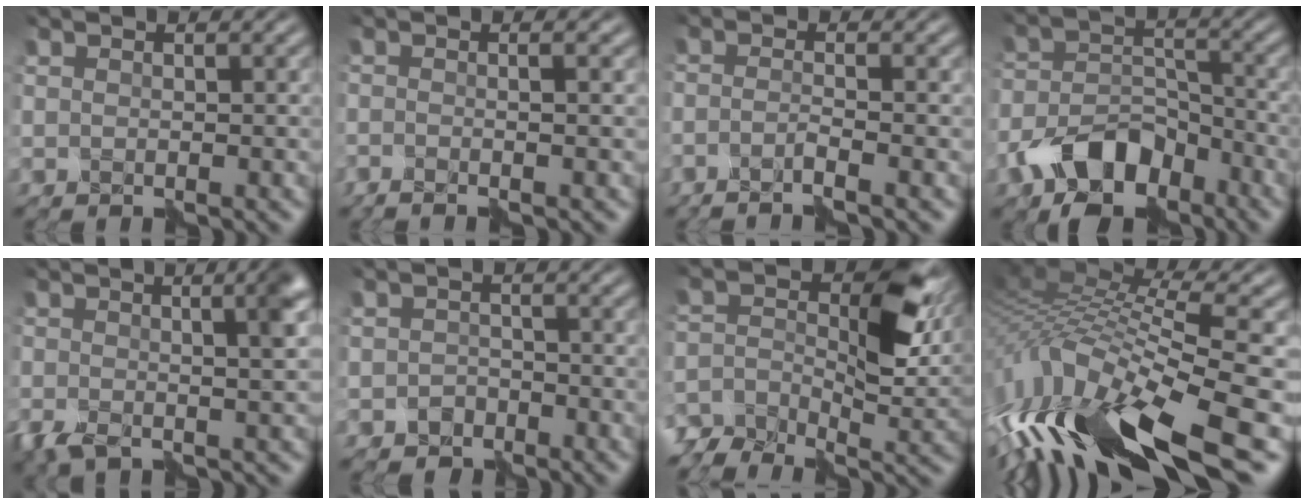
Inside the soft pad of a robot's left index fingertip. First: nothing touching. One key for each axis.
{"total": 1.7, "fx": -0.5, "fy": 0.1, "fz": 1.6, "tx": -0.005, "ty": 0.004, "tz": -0.021}
{"total": 1.5, "fx": -0.9, "fy": -0.5, "fz": 1.0, "tx": -0.018, "ty": 0.004, "tz": -0.023}
{"total": 7.7, "fx": -5.0, "fy": 4.3, "fz": 4.0, "tx": -0.067, "ty": -0.005, "tz": -0.093}
{"total": 5.0, "fx": -0.6, "fy": 1.6, "fz": 4.7, "tx": -0.082, "ty": -0.009, "tz": -0.009}
{"total": 1.7, "fx": -1.2, "fy": 1.1, "fz": 0.3, "tx": 0.003, "ty": 0.005, "tz": -0.021}
{"total": 6.1, "fx": -2.3, "fy": 3.6, "fz": 4.4, "tx": -0.071, "ty": 0.006, "tz": -0.059}
{"total": 13.9, "fx": -4.5, "fy": 3.8, "fz": 12.6, "tx": -0.255, "ty": 0.014, "tz": -0.076}